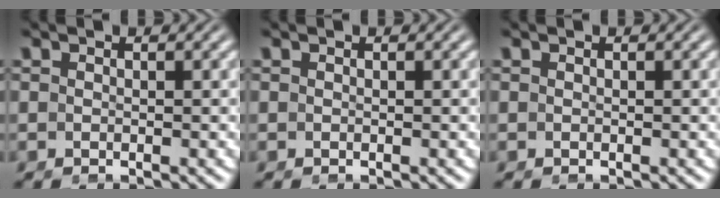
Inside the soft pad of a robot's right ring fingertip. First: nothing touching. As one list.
[{"total": 0.0}, {"total": 0.0}]